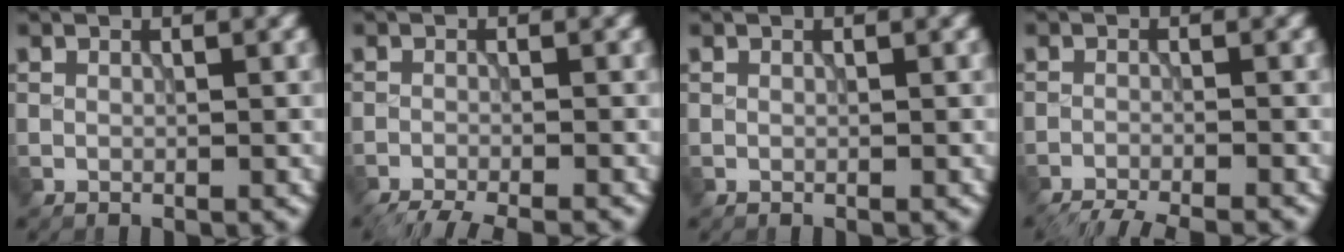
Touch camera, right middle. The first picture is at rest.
{"total": 6.8, "force": [-6.1, 1.3, 2.7], "torque": [-0.037, -0.021, -0.091]}
{"total": 0.0}
{"total": 7.4, "force": [-6.9, 1.4, 2.2], "torque": [-0.029, -0.012, -0.099]}